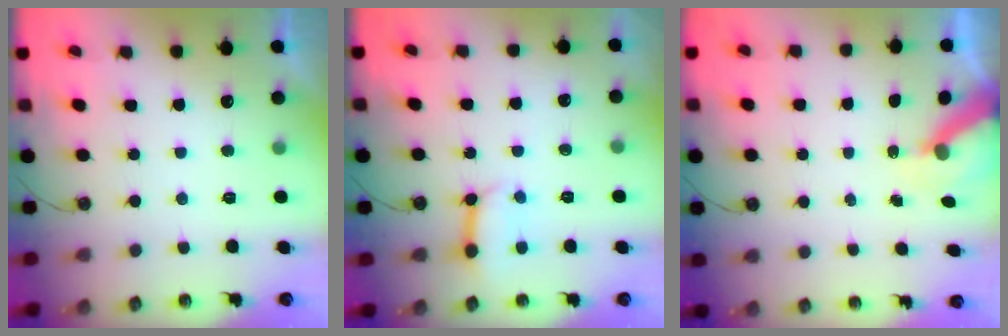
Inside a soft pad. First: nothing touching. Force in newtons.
{"total": 8.4, "press": 8.3, "slide": 0.9}
{"total": 6.3, "press": 6.3, "slide": 0.7}